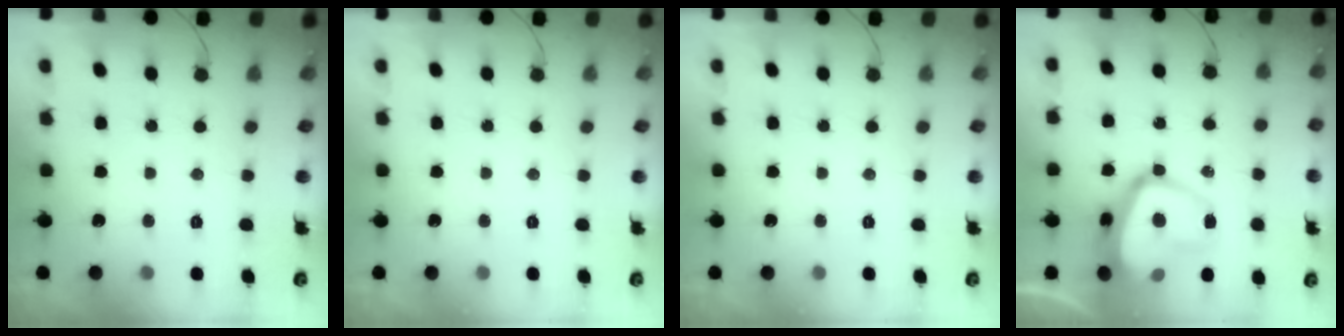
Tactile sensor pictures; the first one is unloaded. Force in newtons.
{"total": 0.0}
{"total": 0.0}
{"total": 18.3, "press": 18.2, "slide": 1.3}